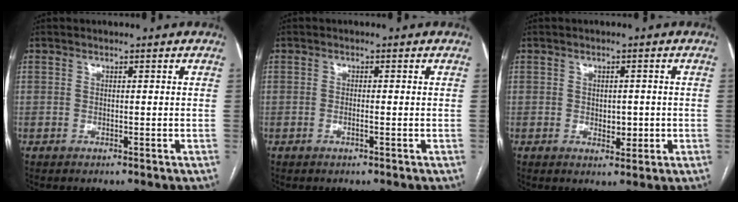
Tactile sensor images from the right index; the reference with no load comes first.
{"total": 0.9, "force": [-0.4, 0.0, 0.9], "torque": [-0.017, 0.000, -0.006]}
{"total": 2.8, "force": [-0.4, 1.6, 2.2], "torque": [-0.029, 0.000, 0.001]}